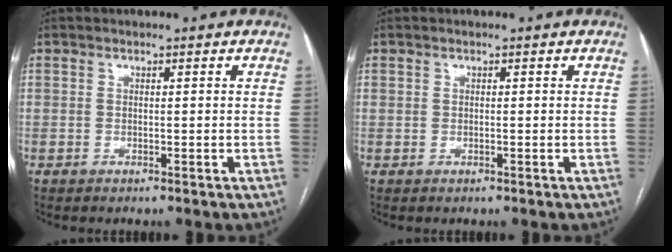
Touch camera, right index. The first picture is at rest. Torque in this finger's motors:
{"motor_torque": [0.19, 0.16, 0.02, 0.00]}